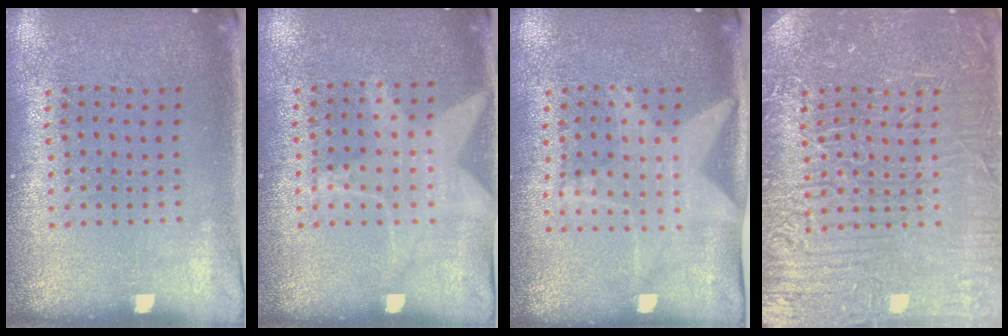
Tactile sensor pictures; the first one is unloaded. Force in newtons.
{"total": 1.1, "press": 0.9, "slide": 0.6}
{"total": 1.4, "press": 1.4, "slide": 0.2}
{"total": 7.7, "press": 7.7, "slide": 1.1}